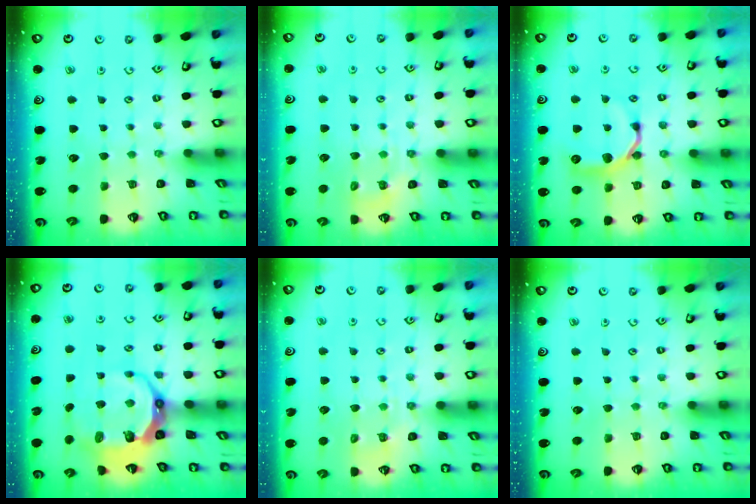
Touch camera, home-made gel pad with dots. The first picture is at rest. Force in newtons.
{"total": 5.9, "press": 5.8, "slide": 1.1}
{"total": 9.9, "press": 9.9, "slide": 0.3}
{"total": 11.3, "press": 10.3, "slide": 4.5}
{"total": 5.9, "press": 5.8, "slide": 1.0}
{"total": 0.0}